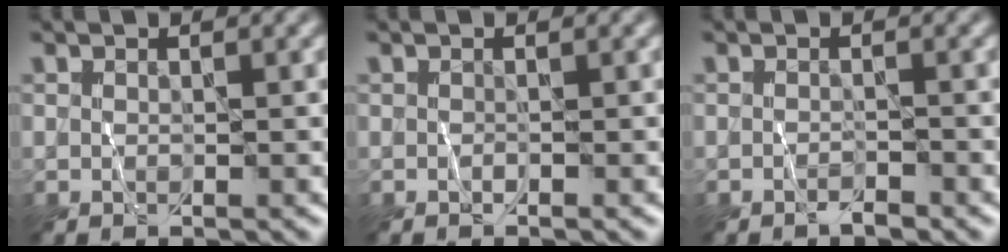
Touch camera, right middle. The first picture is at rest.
{"total": 0.0}
{"total": 0.8, "force": [-0.7, -0.1, 0.3], "torque": [-0.005, 0.001, -0.013]}